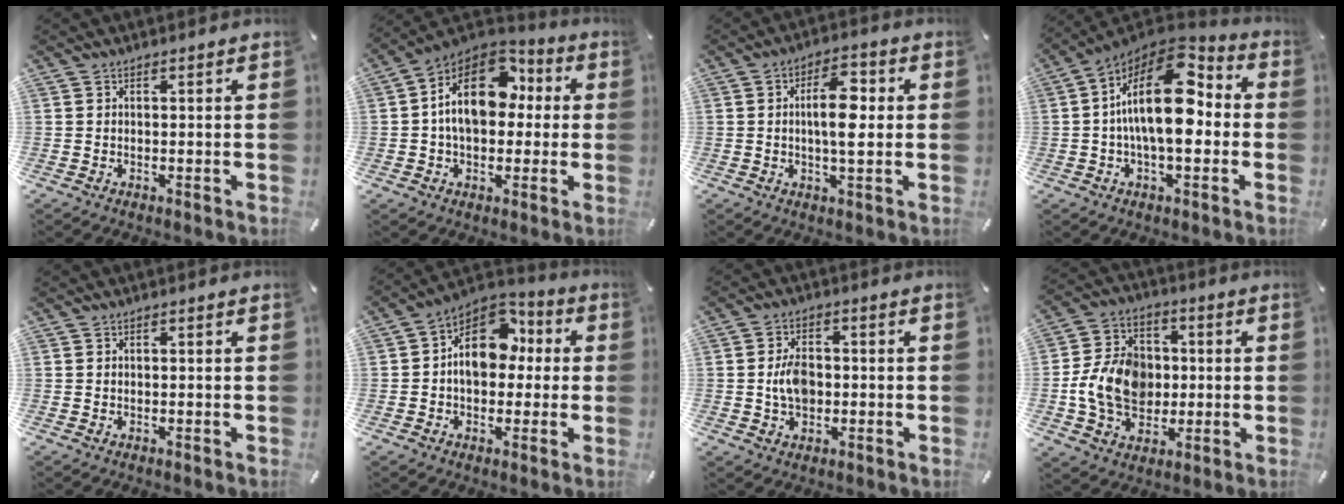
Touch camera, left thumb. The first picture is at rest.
{"total": 17.2, "force": [2.8, 11.5, 12.5], "torque": [-0.219, 0.003, 0.046]}
{"total": 9.3, "force": [0.7, 3.8, 8.4], "torque": [-0.140, 0.003, 0.005]}
{"total": 19.2, "force": [1.6, 9.4, 16.7], "torque": [-0.305, -0.019, 0.019]}
{"total": 0.0}
{"total": 13.2, "force": [1.6, 10.0, 8.5], "torque": [-0.130, -0.008, 0.027]}
{"total": 6.0, "force": [-0.6, 4.2, 4.2], "torque": [-0.074, -0.001, -0.016]}
{"total": 13.7, "force": [-1.2, 10.9, 8.1], "torque": [-0.166, 0.015, -0.021]}